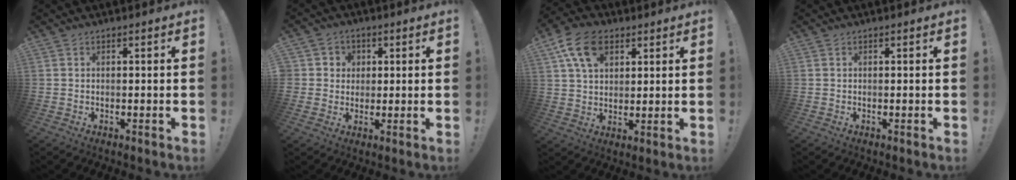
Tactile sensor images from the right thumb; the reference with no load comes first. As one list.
[{"total": 4.5, "force": [0.8, 4.4, 0.6], "torque": [-0.006, -0.003, 0.013]}, {"total": 13.2, "force": [6.5, 8.7, 7.5], "torque": [-0.127, -0.013, 0.126]}, {"total": 0.0}]